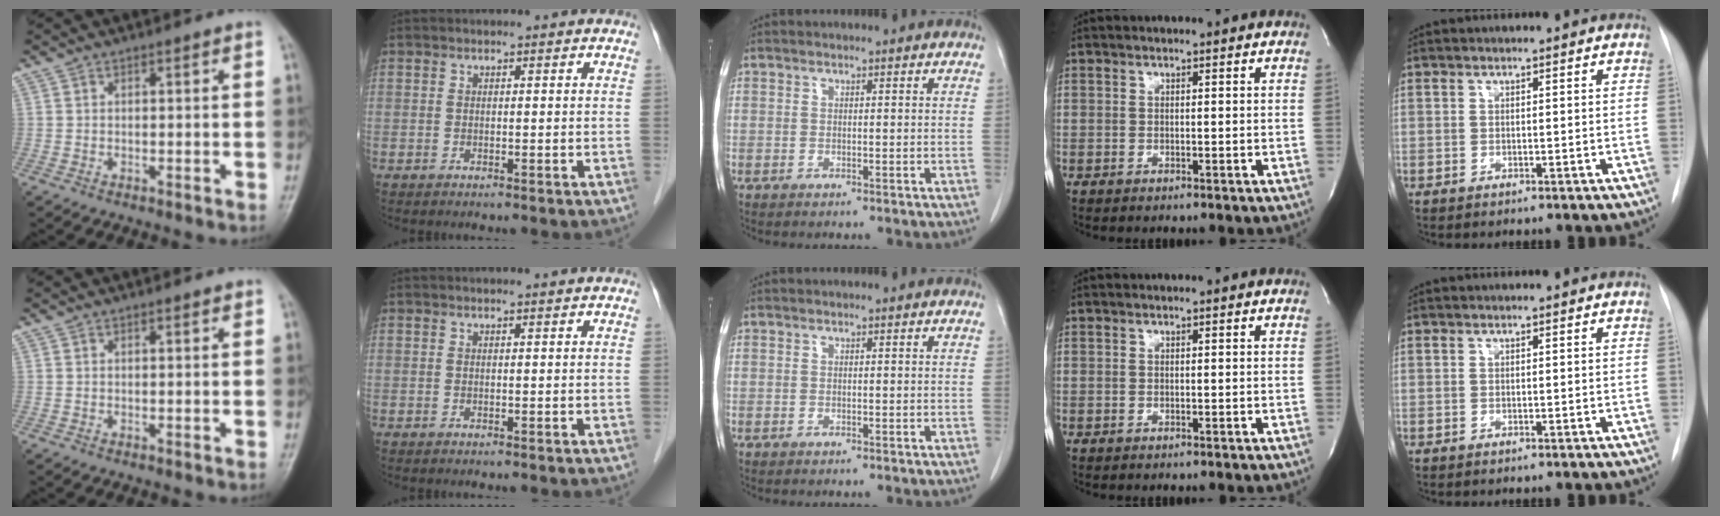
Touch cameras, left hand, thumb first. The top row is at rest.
{"thumb": {"total": 0.7, "force": [0.6, 0.2, 0.4], "torque": [-0.008, -0.003, 0.007]}, "index": {"total": 0.8, "force": [0.7, -0.1, 0.2], "torque": [-0.010, 0.002, 0.012]}}